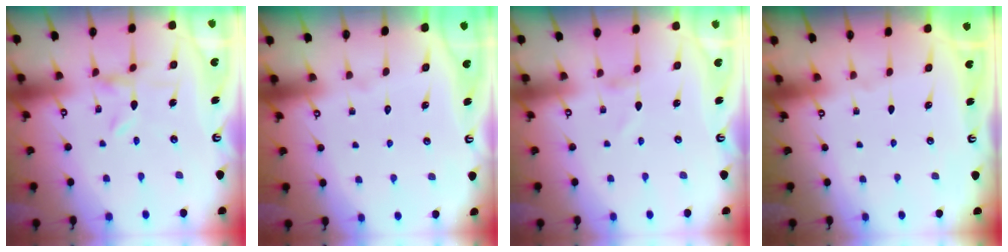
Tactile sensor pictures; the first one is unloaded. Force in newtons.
{"total": 1.6, "press": 1.6, "slide": 0.1}
{"total": 1.5, "press": 1.5, "slide": 0.1}
{"total": 0.0}